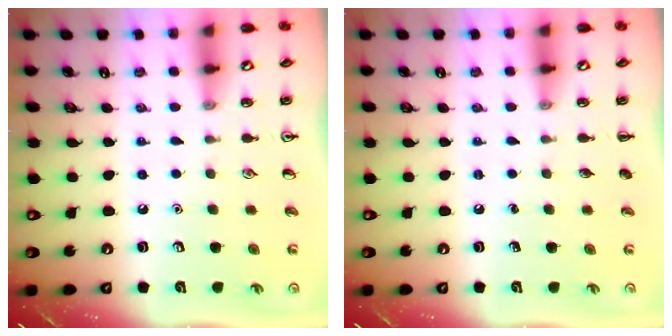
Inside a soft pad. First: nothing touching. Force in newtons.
{"total": 0.0}